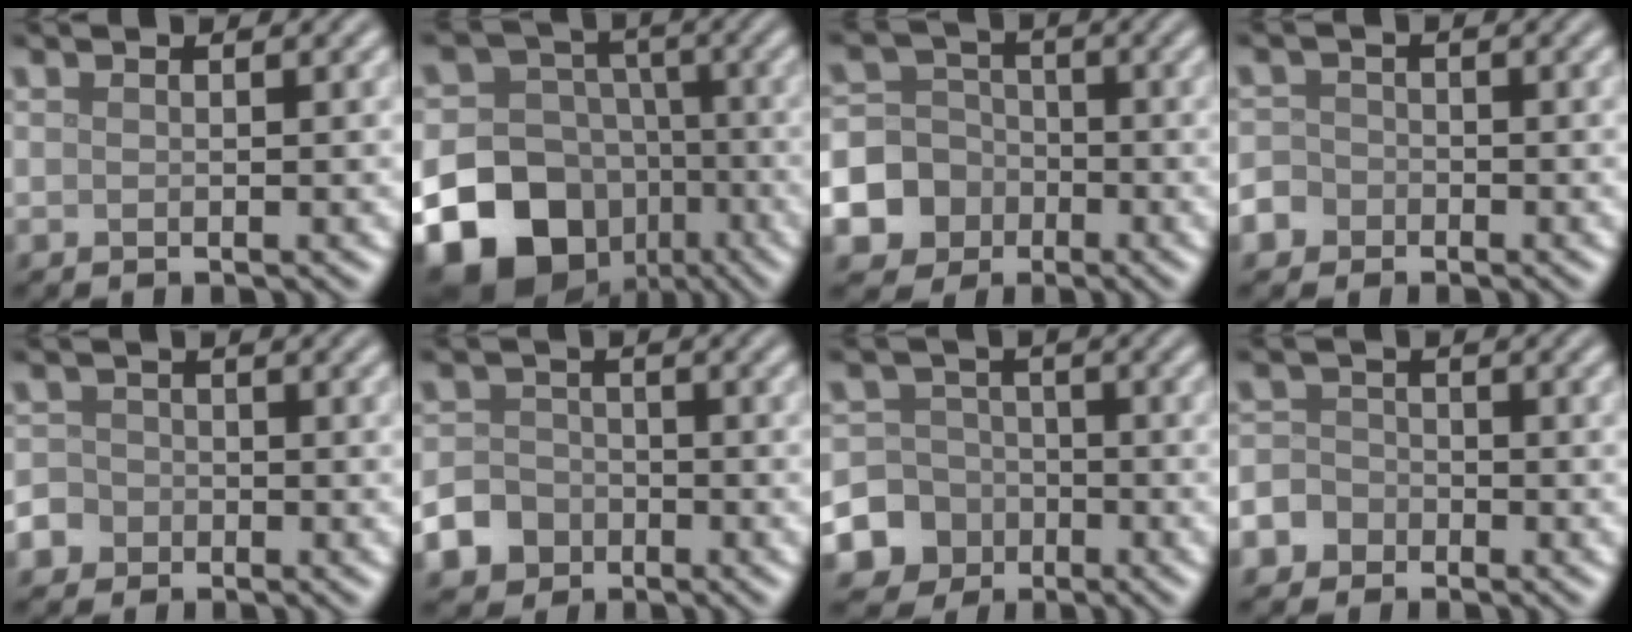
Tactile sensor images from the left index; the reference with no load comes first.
{"total": 19.8, "force": [-8.4, 16.4, 7.3], "torque": [-0.156, -0.054, -0.165]}
{"total": 11.7, "force": [-4.5, 10.6, 2.2], "torque": [-0.075, -0.035, -0.093]}
{"total": 3.7, "force": [-2.1, 3.0, 0.6], "torque": [0.000, -0.008, -0.043]}
{"total": 4.2, "force": [-2.2, 3.5, 0.8], "torque": [-0.004, -0.007, -0.050]}
{"total": 6.3, "force": [-3.7, 4.9, 1.4], "torque": [-0.015, -0.019, -0.077]}
{"total": 9.7, "force": [-4.2, 8.7, 1.1], "torque": [-0.024, -0.024, -0.097]}
{"total": 4.9, "force": [-2.9, 3.9, 0.9], "torque": [-0.006, -0.009, -0.064]}